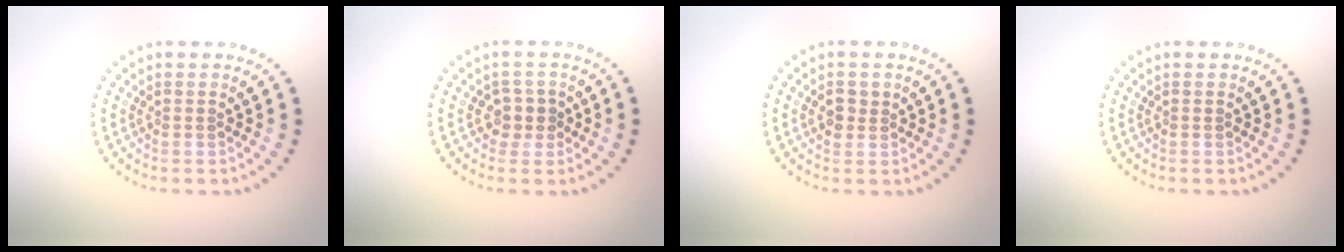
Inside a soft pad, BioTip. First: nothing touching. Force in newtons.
{"total": 1.7, "press": 1.4, "slide": 1.0}
{"total": 1.7, "press": 1.6, "slide": 0.6}
{"total": 0.0}